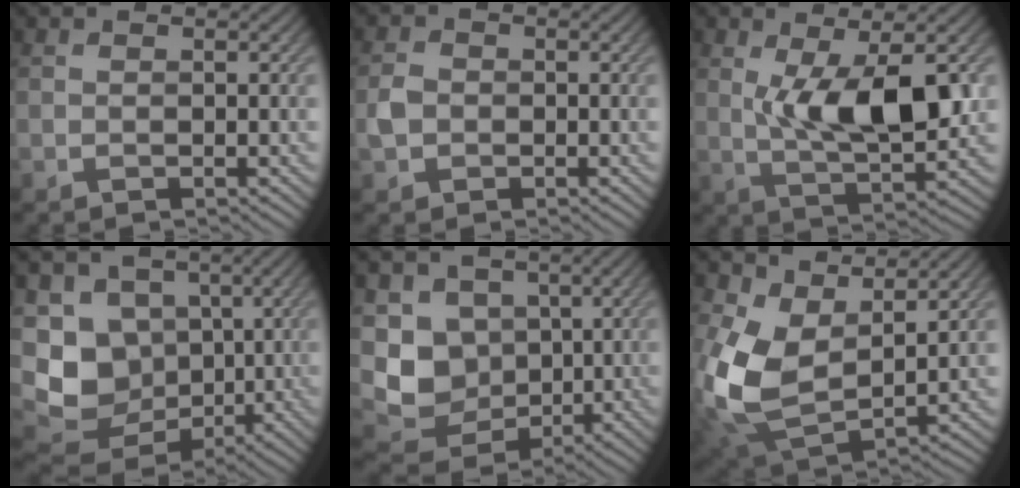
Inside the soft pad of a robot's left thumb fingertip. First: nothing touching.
{"total": 2.5, "force": [-0.5, 2.2, 1.1], "torque": [-0.028, -0.002, -0.015]}
{"total": 9.6, "force": [1.5, 3.8, 8.7], "torque": [-0.156, -0.004, 0.029]}
{"total": 12.8, "force": [-1.2, 10.6, 7.1], "torque": [-0.178, -0.022, -0.011]}
{"total": 9.2, "force": [0.2, 7.9, 4.8], "torque": [-0.120, -0.023, -0.005]}
{"total": 11.8, "force": [3.4, 7.3, 8.7], "torque": [-0.220, -0.011, 0.069]}